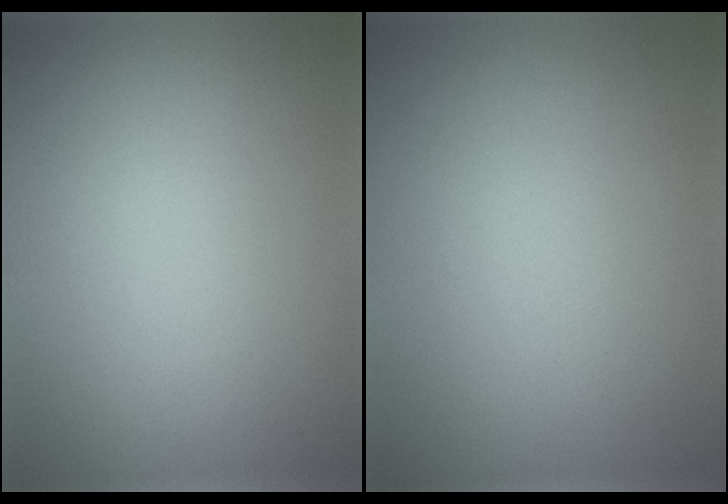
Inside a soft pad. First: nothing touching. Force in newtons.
{"total": 0.0}